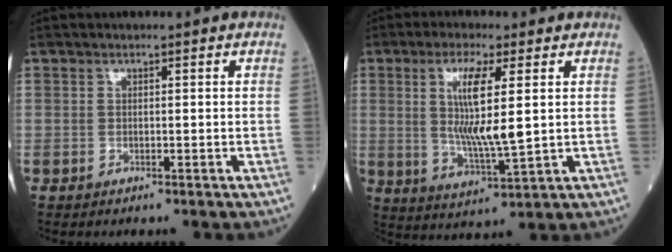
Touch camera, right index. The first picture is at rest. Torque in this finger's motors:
{"motor_torque": [1.73, 0.35, 0.82, 0.21]}